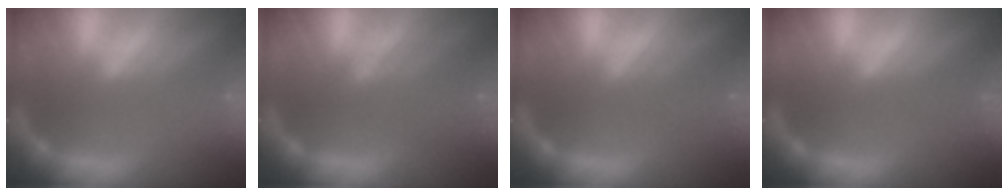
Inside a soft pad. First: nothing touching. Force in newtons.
{"total": 4.6}
{"total": 2.5}
{"total": 1.0}